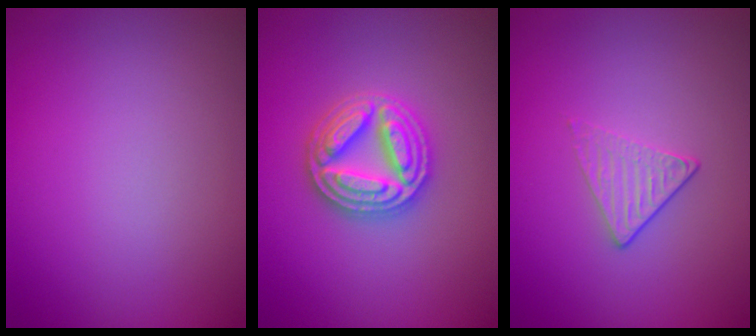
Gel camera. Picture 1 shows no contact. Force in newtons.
{"total": 5.0, "press": 4.9, "slide": 0.9}
{"total": 1.4, "press": 1.1, "slide": 0.9}